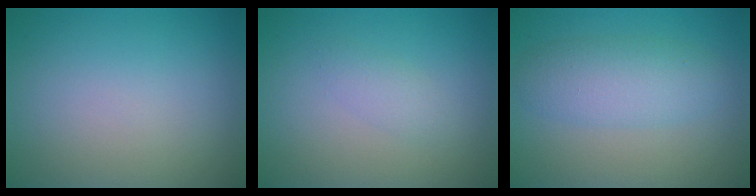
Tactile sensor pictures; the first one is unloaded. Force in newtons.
{"total": 1.4, "press": 1.3, "slide": 0.1}
{"total": 3.8, "press": 3.8, "slide": 0.1}